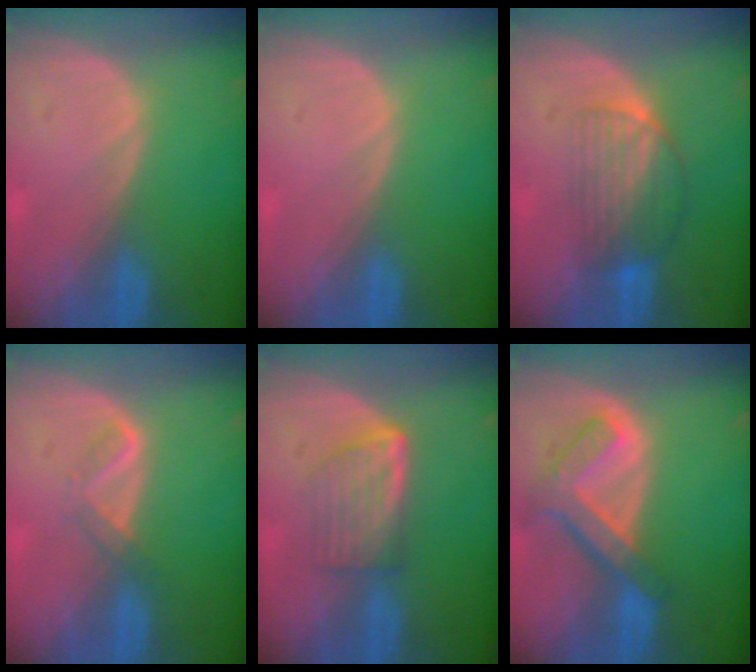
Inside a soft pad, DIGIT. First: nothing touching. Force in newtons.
{"total": 0.0}
{"total": 6.9, "press": 6.1, "slide": 3.2}
{"total": 2.4, "press": 2.4, "slide": 0.7}
{"total": 5.8, "press": 5.3, "slide": 2.4}
{"total": 7.5, "press": 6.4, "slide": 3.9}